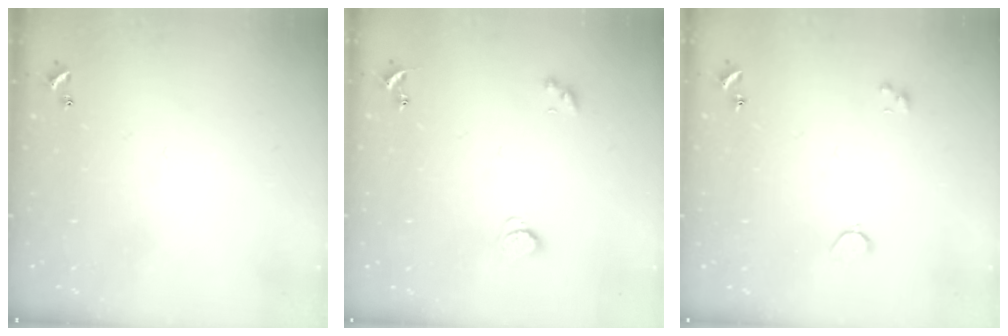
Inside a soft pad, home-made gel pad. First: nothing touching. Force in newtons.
{"total": 2.3, "press": 2.2, "slide": 0.7}
{"total": 2.6, "press": 2.5, "slide": 0.6}